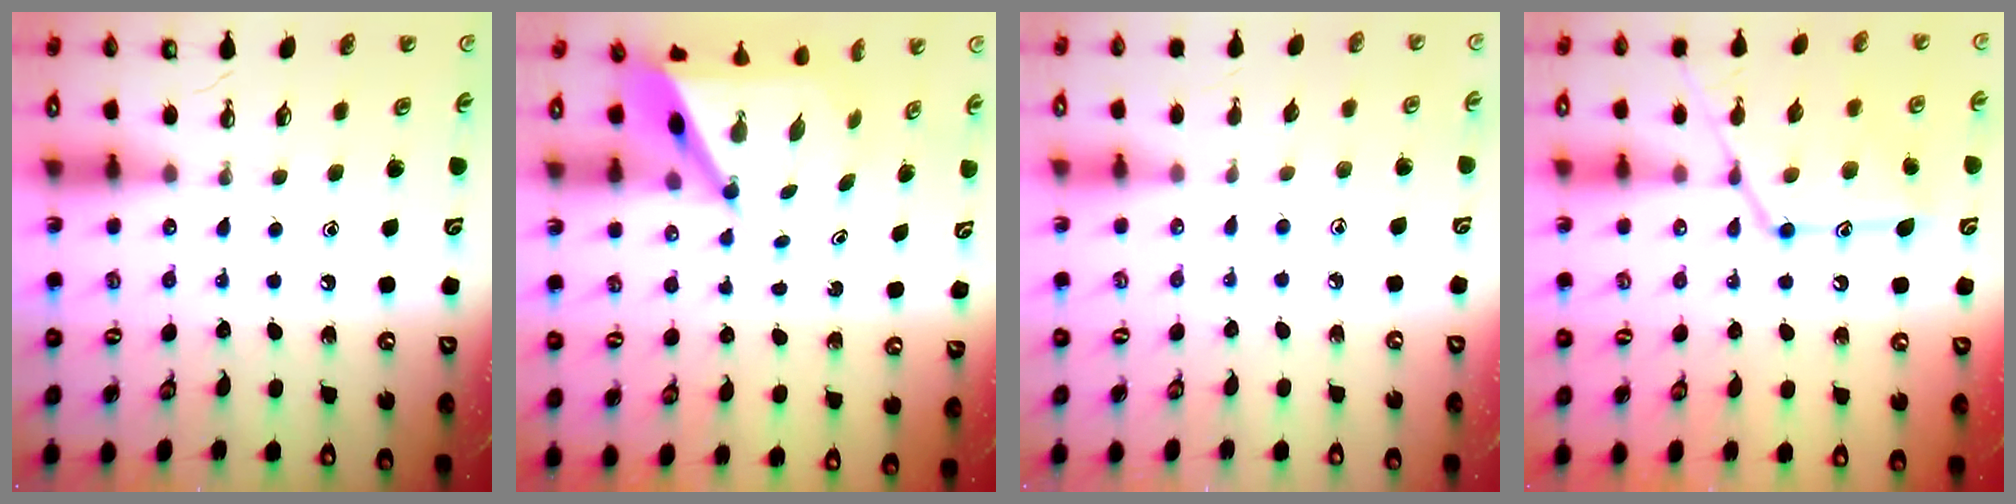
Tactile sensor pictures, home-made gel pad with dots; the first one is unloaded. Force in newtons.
{"total": 6.7, "press": 6.7, "slide": 0.7}
{"total": 4.9, "press": 4.8, "slide": 0.5}
{"total": 16.2, "press": 16.1, "slide": 1.4}